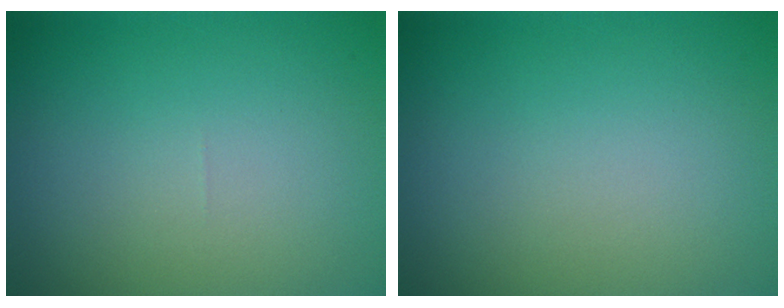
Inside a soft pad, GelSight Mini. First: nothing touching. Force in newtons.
{"total": 0.0}